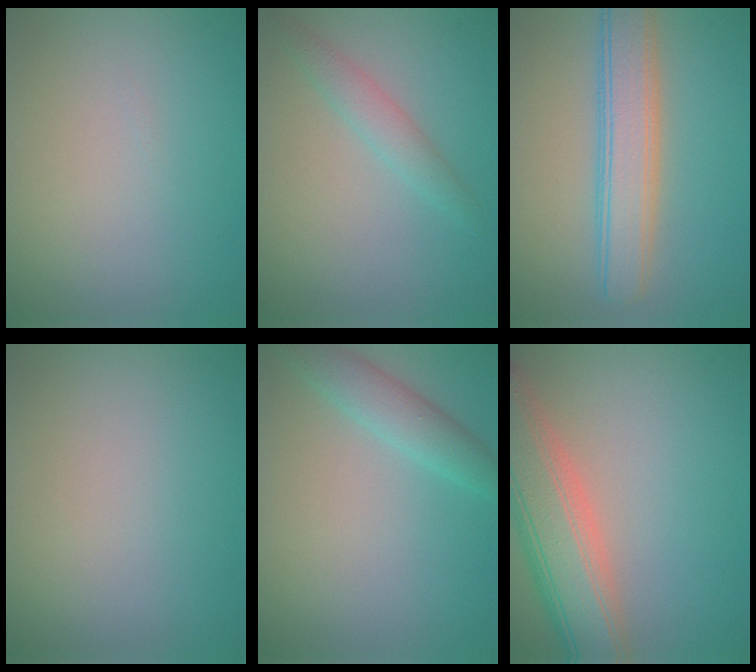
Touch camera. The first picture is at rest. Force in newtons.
{"total": 2.0, "press": 2.0, "slide": 0.1}
{"total": 5.5, "press": 5.5, "slide": 0.3}
{"total": 0.0}
{"total": 2.9, "press": 2.9, "slide": 0.1}
{"total": 8.6, "press": 8.6, "slide": 0.3}